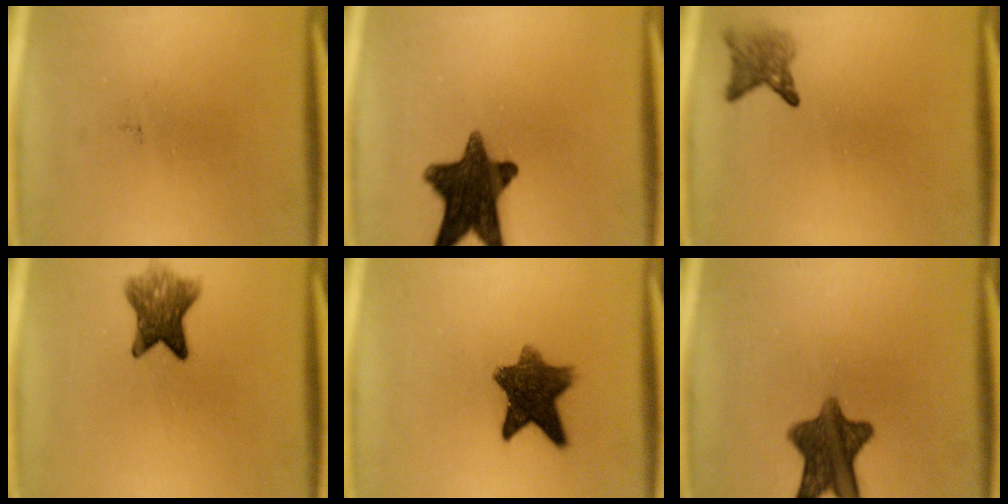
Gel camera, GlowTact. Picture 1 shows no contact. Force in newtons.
{"total": 13.9}
{"total": 2.7}
{"total": 6.5}
{"total": 9.5}
{"total": 10.4}